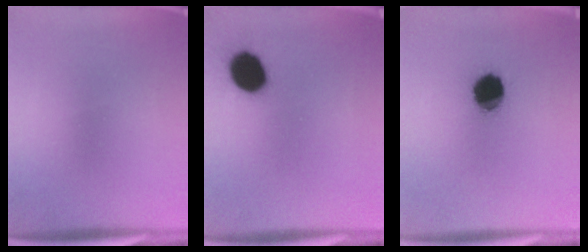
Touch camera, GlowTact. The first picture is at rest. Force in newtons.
{"total": 13.6}
{"total": 10.8}